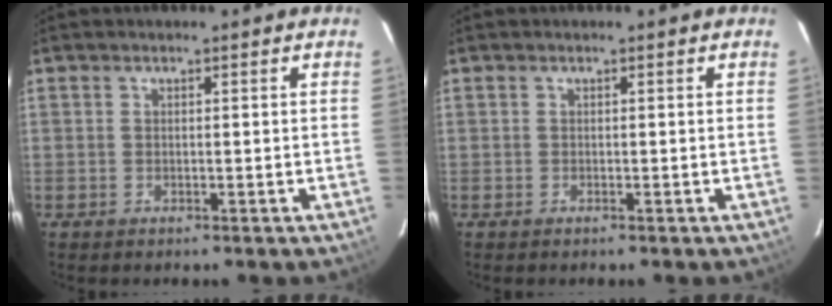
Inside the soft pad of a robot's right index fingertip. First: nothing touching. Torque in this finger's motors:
{"motor_torque": [0.04, -0.04, -0.03, 0.00]}